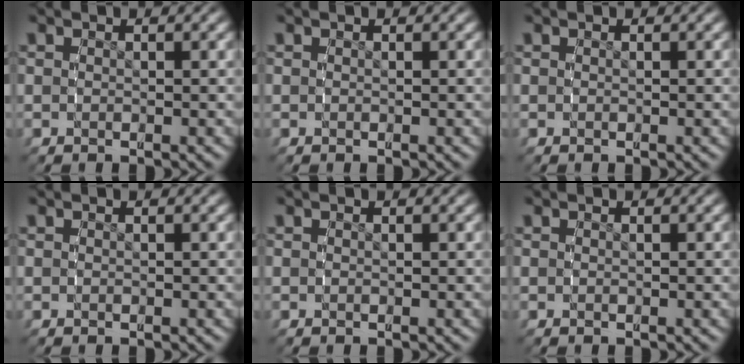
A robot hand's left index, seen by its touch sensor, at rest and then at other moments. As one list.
[{"total": 0.0}, {"total": 0.0}, {"total": 0.0}, {"total": 0.0}, {"total": 0.0}]